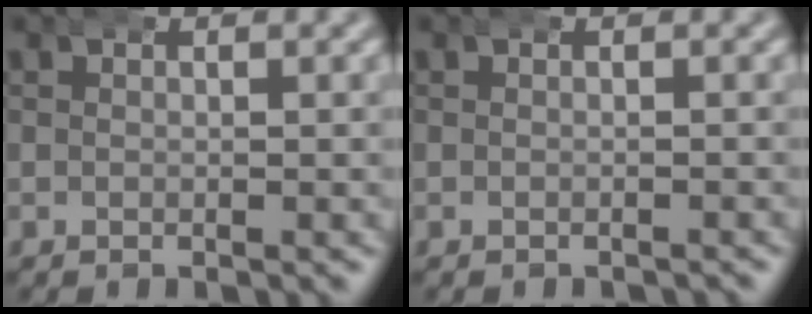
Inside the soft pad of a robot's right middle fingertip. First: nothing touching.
{"total": 0.7, "force": [-0.7, 0.1, -0.1], "torque": [-0.001, -0.003, -0.009]}